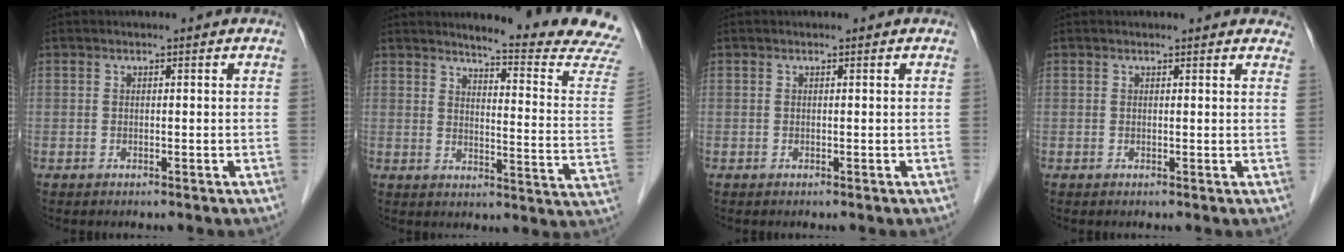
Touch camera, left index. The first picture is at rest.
{"total": 15.6, "force": [14.8, -1.6, 4.6], "torque": [-0.065, -0.117, 0.163]}
{"total": 0.0}
{"total": 5.3, "force": [4.9, 1.5, 1.5], "torque": [-0.005, 0.007, 0.038]}